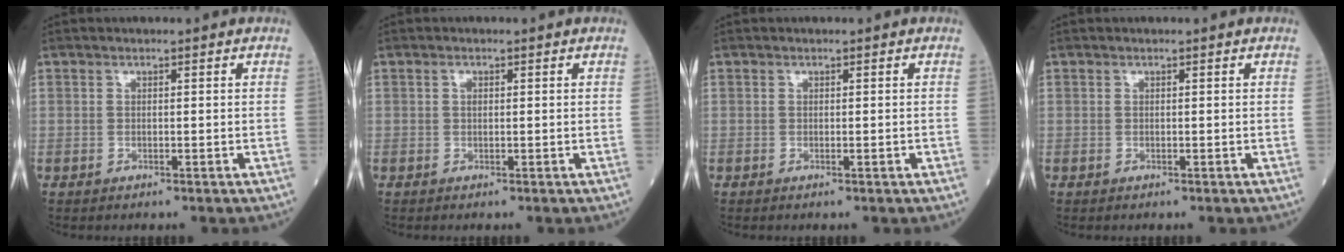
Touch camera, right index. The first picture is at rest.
{"total": 0.8, "force": [0.2, 0.5, 0.6], "torque": [-0.013, 0.001, 0.003]}
{"total": 0.6, "force": [-0.2, 0.1, 0.6], "torque": [-0.012, -0.002, -0.001]}
{"total": 0.0}